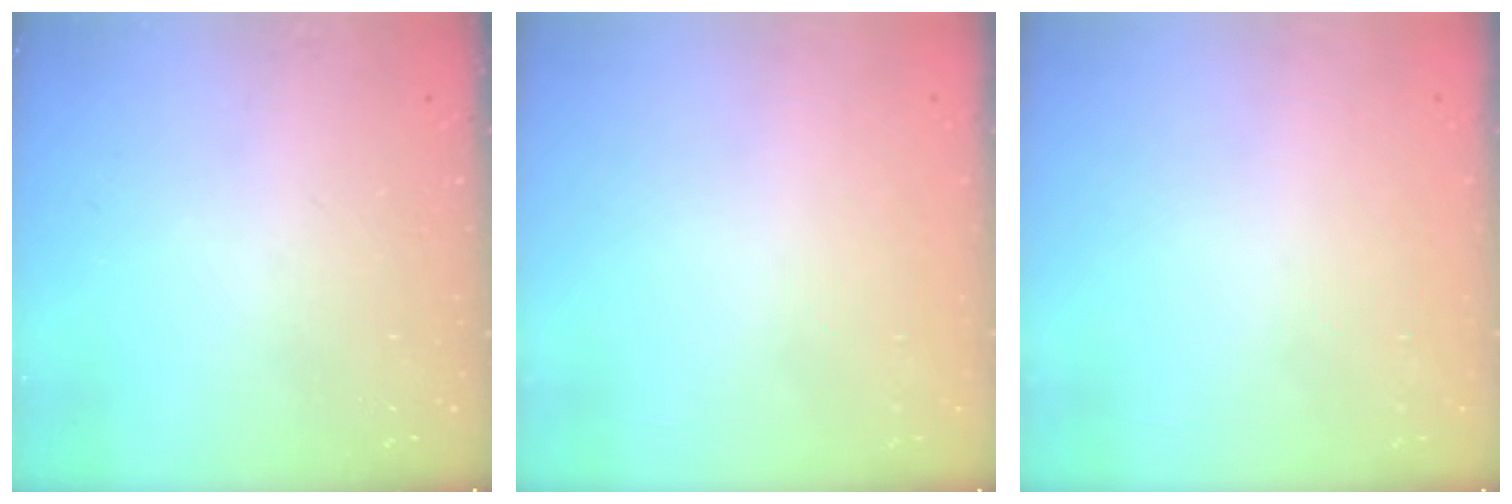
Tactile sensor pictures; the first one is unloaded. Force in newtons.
{"total": 2.0, "press": 2.0, "slide": 0.1}
{"total": 2.0, "press": 2.0, "slide": 0.1}